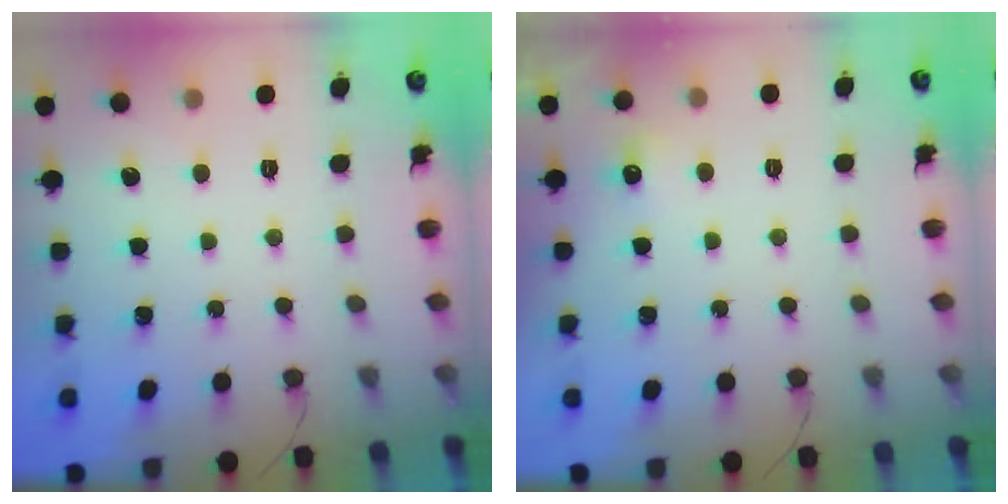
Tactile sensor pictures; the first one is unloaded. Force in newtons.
{"total": 4.5, "press": 4.3, "slide": 1.2}